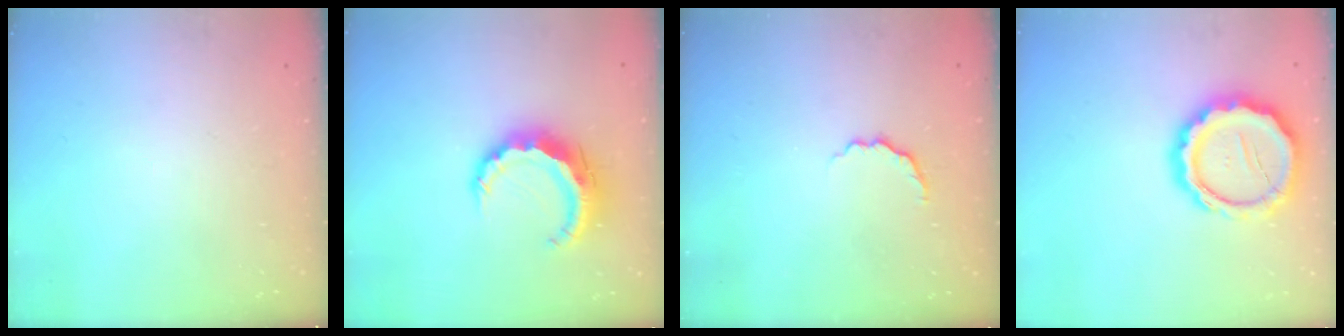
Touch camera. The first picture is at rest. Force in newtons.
{"total": 8.8, "press": 8.7, "slide": 1.0}
{"total": 3.5, "press": 3.4, "slide": 0.7}
{"total": 17.5, "press": 17.2, "slide": 3.3}